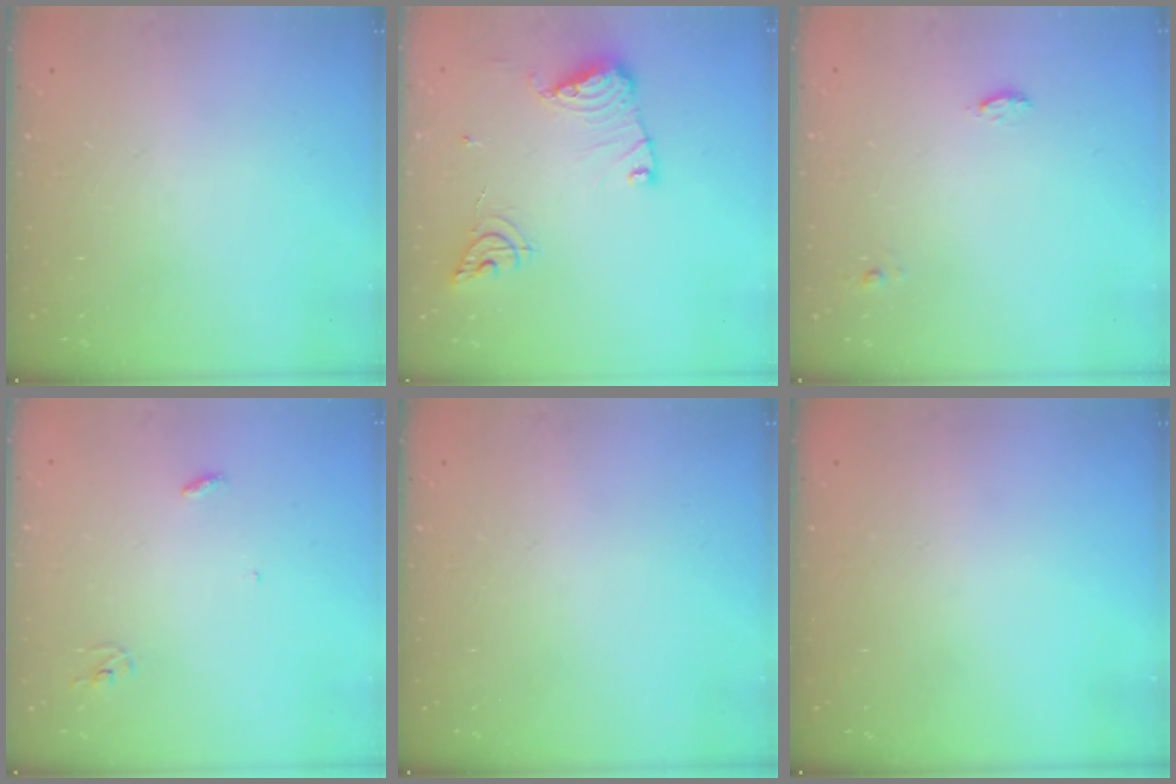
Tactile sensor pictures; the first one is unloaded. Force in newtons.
{"total": 13.4, "press": 13.3, "slide": 1.4}
{"total": 5.9, "press": 4.3, "slide": 4.1}
{"total": 2.9, "press": 2.9, "slide": 0.2}
{"total": 0.0}
{"total": 0.0}